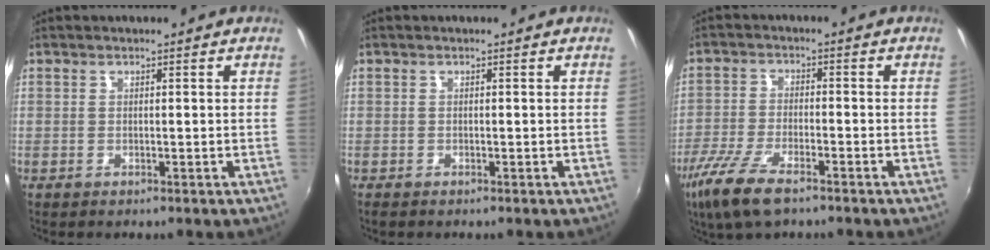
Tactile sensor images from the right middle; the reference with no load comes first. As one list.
[{"total": 0.0}, {"total": 9.7, "force": [-6.5, 2.9, 6.6], "torque": [-0.158, -0.025, -0.129]}]